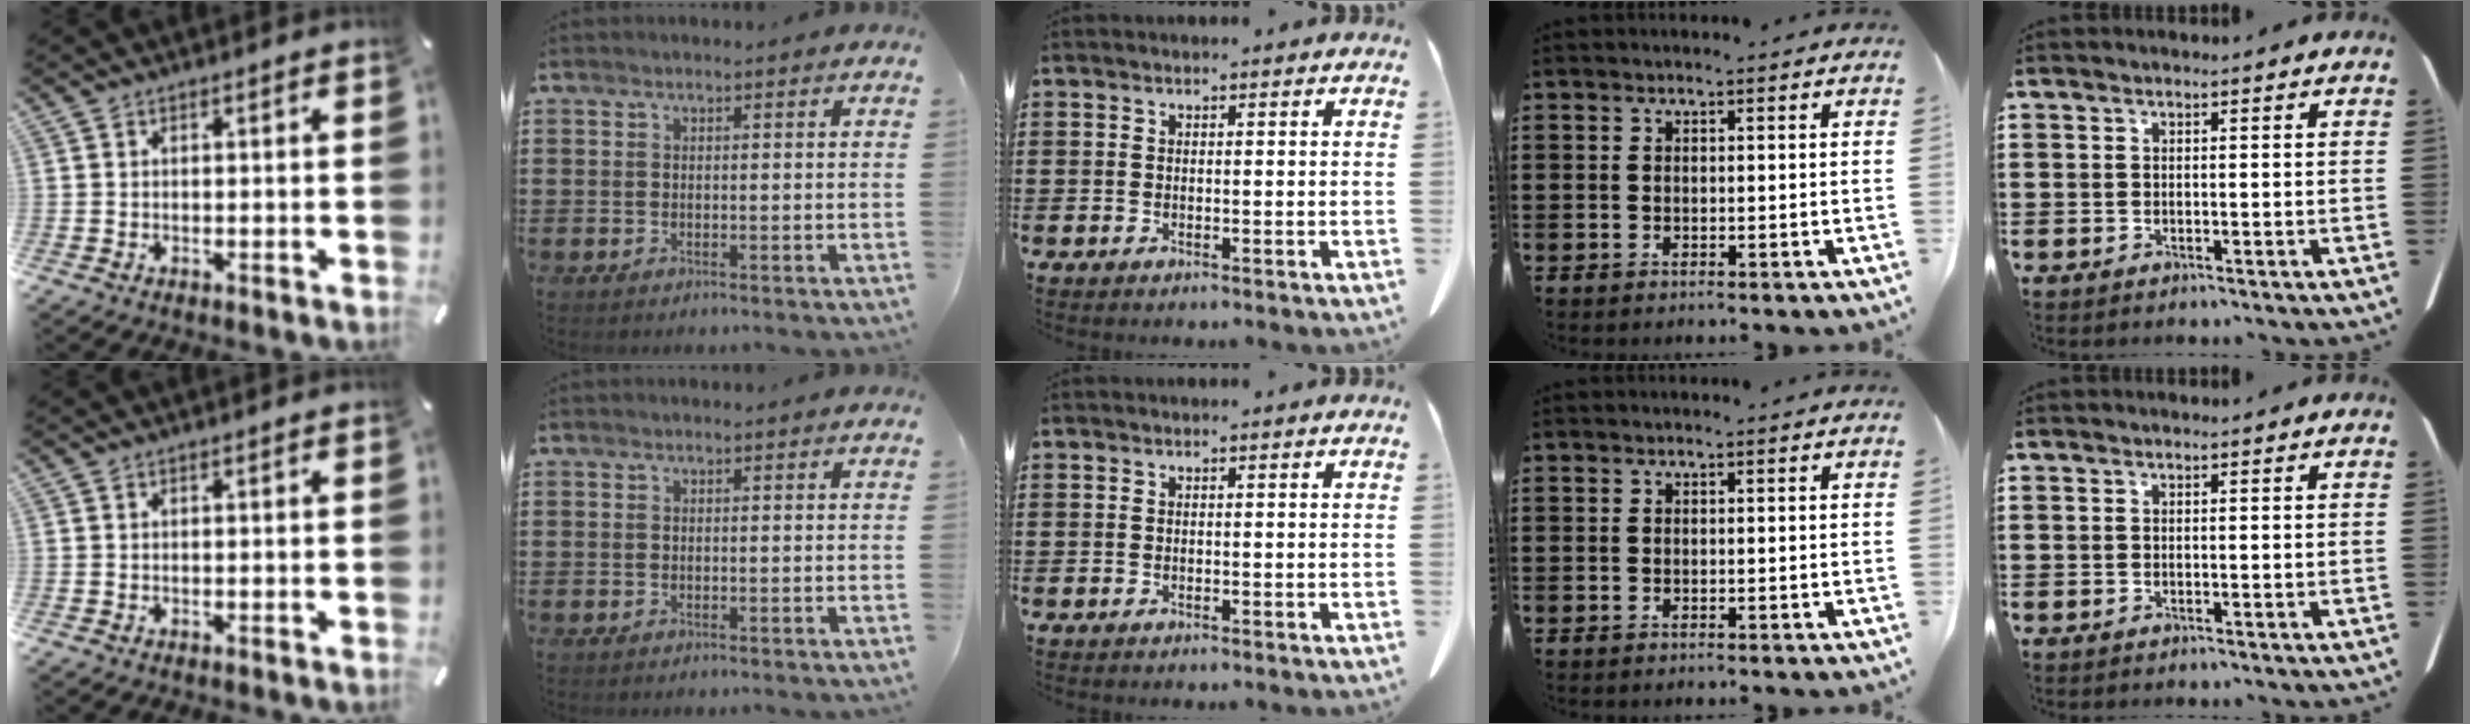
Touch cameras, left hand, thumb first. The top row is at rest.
{}